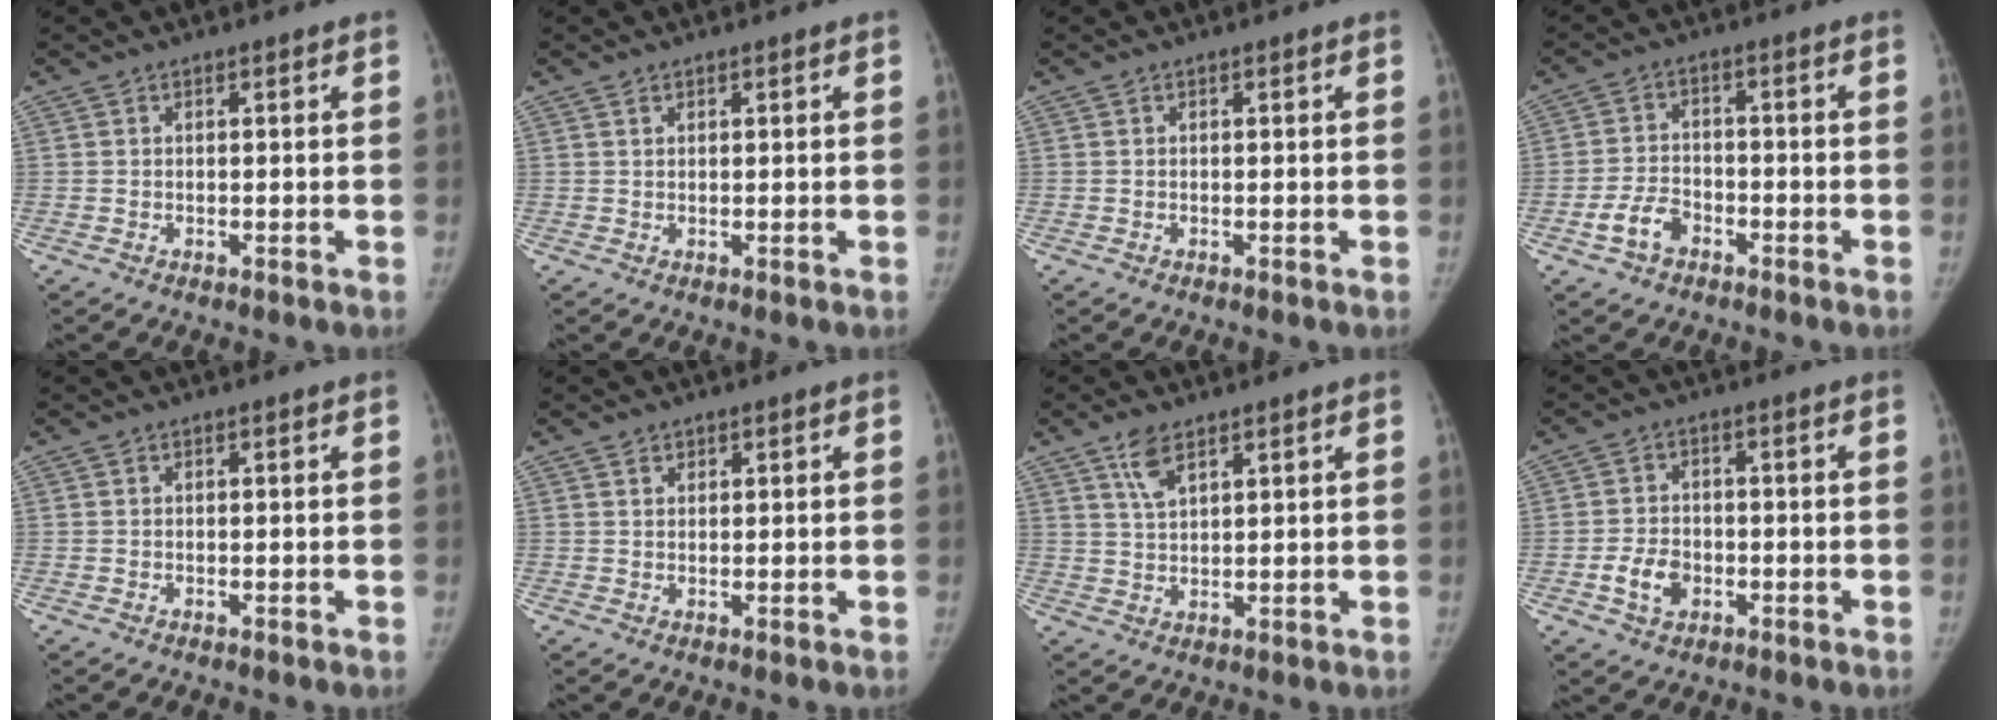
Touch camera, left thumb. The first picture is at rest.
{"total": 0.8, "force": [0.6, 0.5, 0.3], "torque": [0.000, -0.004, 0.009]}
{"total": 0.0}
{"total": 5.8, "force": [-3.0, 3.8, 3.1], "torque": [-0.056, 0.024, -0.055]}
{"total": 0.0}
{"total": 1.4, "force": [0.9, 1.0, 0.3], "torque": [0.006, -0.005, 0.014]}
{"total": 4.7, "force": [3.0, 1.9, 3.1], "torque": [-0.056, -0.010, 0.063]}
{"total": 5.6, "force": [-1.9, 4.2, 3.3], "torque": [-0.049, 0.012, -0.032]}